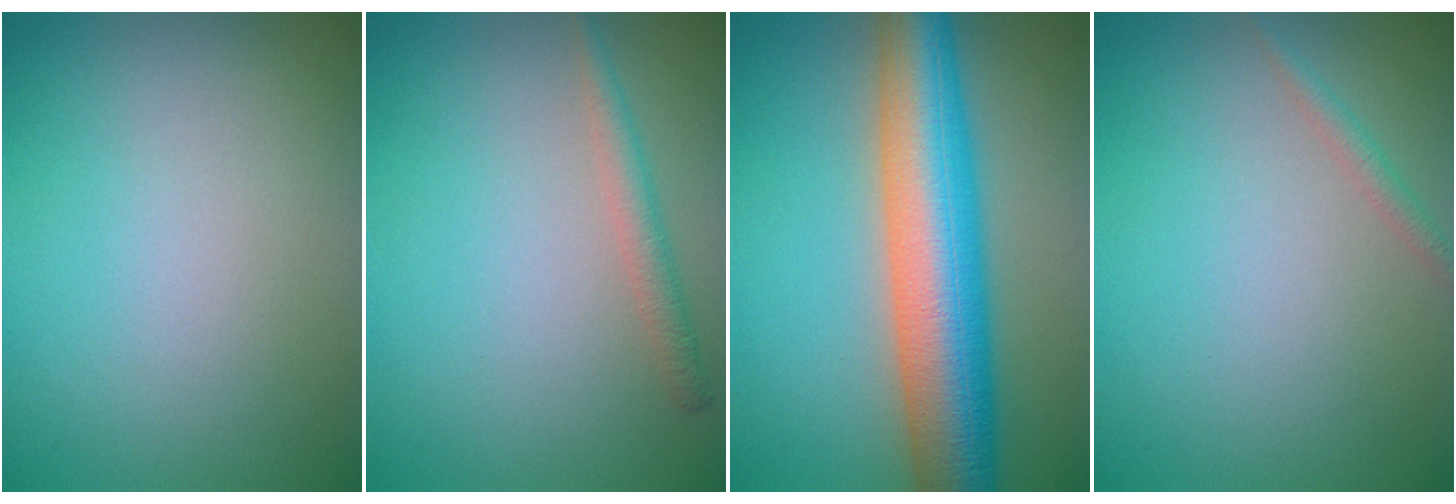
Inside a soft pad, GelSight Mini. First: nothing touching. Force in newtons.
{"total": 1.8, "press": 1.8, "slide": 0.1}
{"total": 10.6, "press": 10.6, "slide": 0.3}
{"total": 1.2, "press": 1.2, "slide": 0.0}